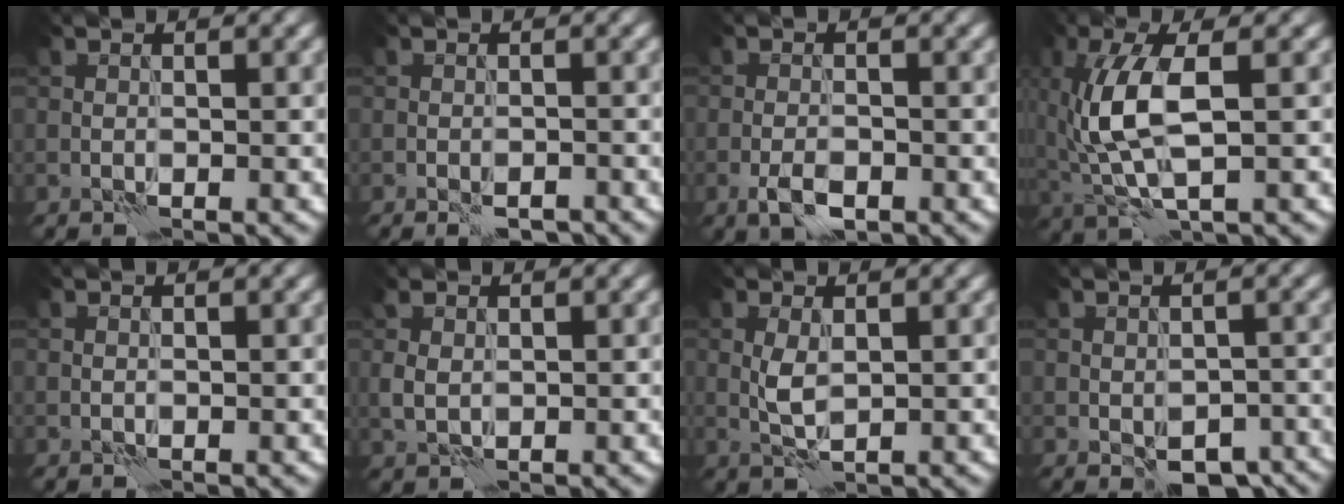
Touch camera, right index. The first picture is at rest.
{"total": 2.5, "force": [-1.9, 0.7, 1.4], "torque": [-0.031, 0.002, -0.027]}
{"total": 2.5, "force": [-1.3, 1.2, 1.8], "torque": [-0.037, -0.002, -0.028]}
{"total": 6.4, "force": [0.7, 2.5, 5.8], "torque": [-0.143, 0.000, 0.012]}
{"total": 0.0}
{"total": 1.6, "force": [0.5, 1.2, 1.0], "torque": [-0.029, -0.001, 0.012]}
{"total": 1.8, "force": [0.4, 0.8, 1.5], "torque": [-0.037, 0.000, 0.008]}
{"total": 5.5, "force": [-3.3, 3.0, 3.2], "torque": [-0.037, -0.011, -0.037]}